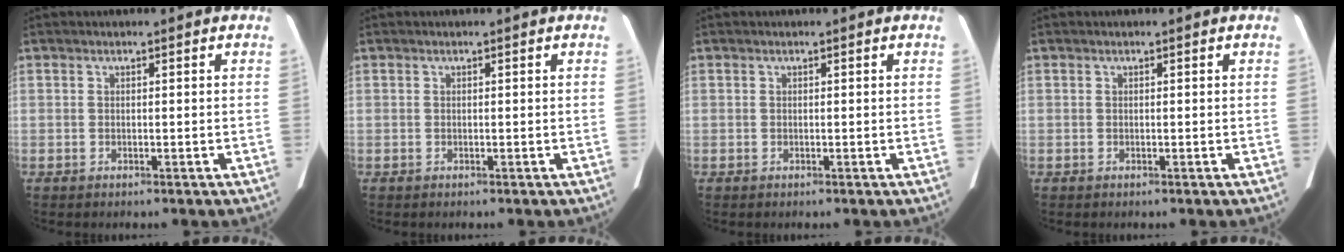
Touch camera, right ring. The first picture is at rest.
{"total": 0.0}
{"total": 0.0}
{"total": 0.0}